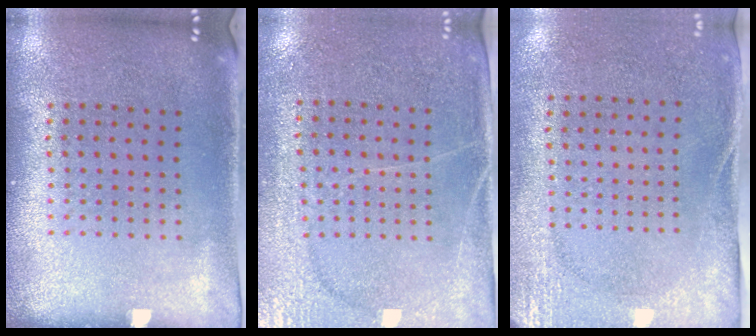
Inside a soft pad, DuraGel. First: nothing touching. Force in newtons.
{"total": 3.0, "press": 2.8, "slide": 1.2}
{"total": 2.7, "press": 2.2, "slide": 1.7}